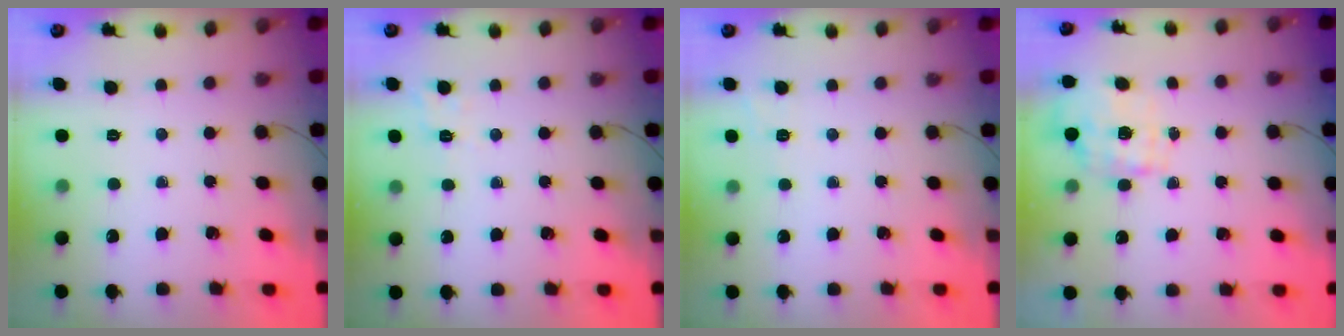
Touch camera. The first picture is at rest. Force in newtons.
{"total": 3.9, "press": 3.3, "slide": 2.1}
{"total": 1.6, "press": 0.2, "slide": 1.6}
{"total": 1.1, "press": 1.0, "slide": 0.5}